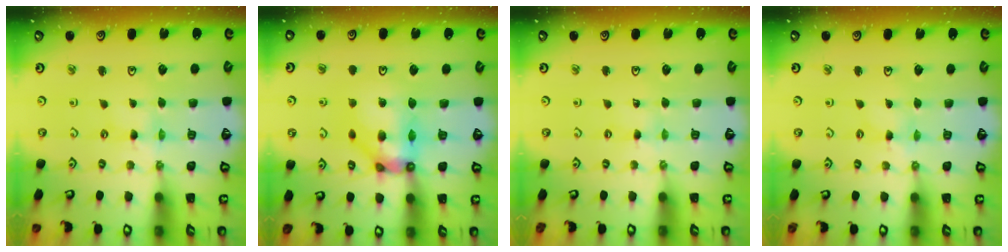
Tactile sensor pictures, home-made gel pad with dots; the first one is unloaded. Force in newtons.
{"total": 11.2, "press": 11.2, "slide": 1.0}
{"total": 1.0, "press": 1.0, "slide": 0.2}
{"total": 0.0}